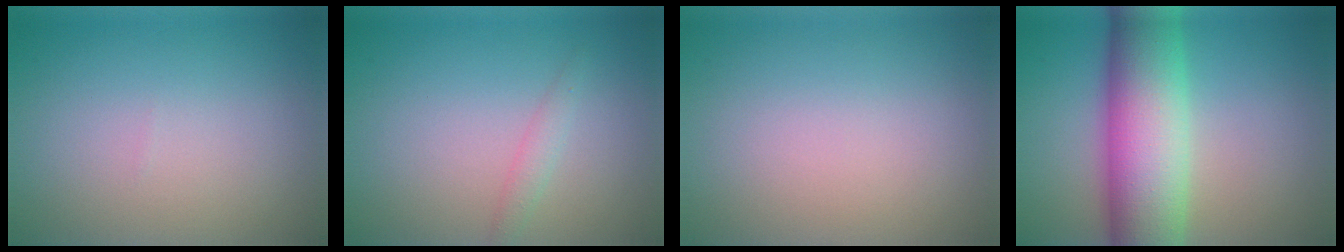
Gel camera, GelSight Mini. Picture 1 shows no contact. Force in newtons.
{"total": 1.2, "press": 1.2, "slide": 0.1}
{"total": 0.0}
{"total": 11.6, "press": 11.6, "slide": 0.5}